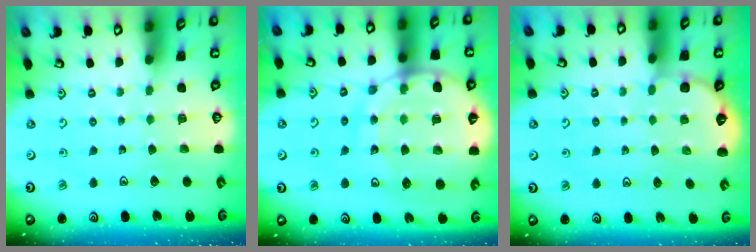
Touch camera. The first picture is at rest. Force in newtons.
{"total": 19.4, "press": 19.2, "slide": 3.3}
{"total": 4.1, "press": 3.7, "slide": 1.8}